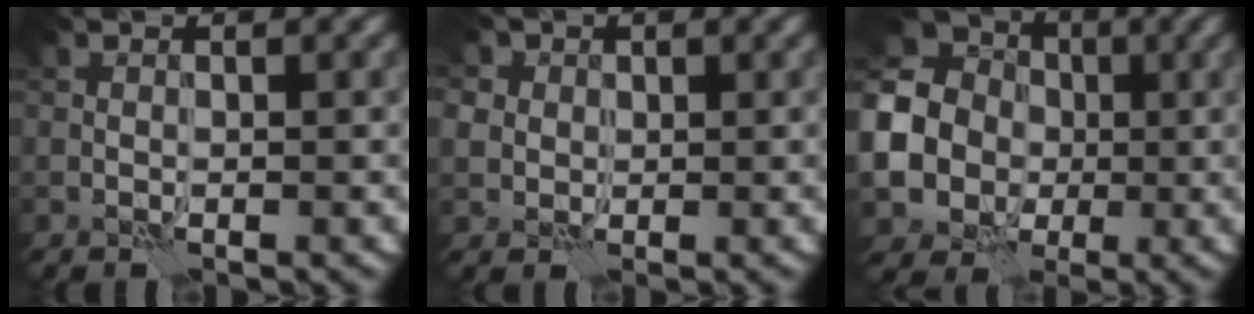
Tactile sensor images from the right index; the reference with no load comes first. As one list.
[{"total": 4.6, "force": [2.2, 3.7, 1.6], "torque": [-0.041, 0.016, 0.025]}, {"total": 14.3, "force": [-0.1, 13.3, 5.2], "torque": [-0.156, 0.004, -0.036]}]